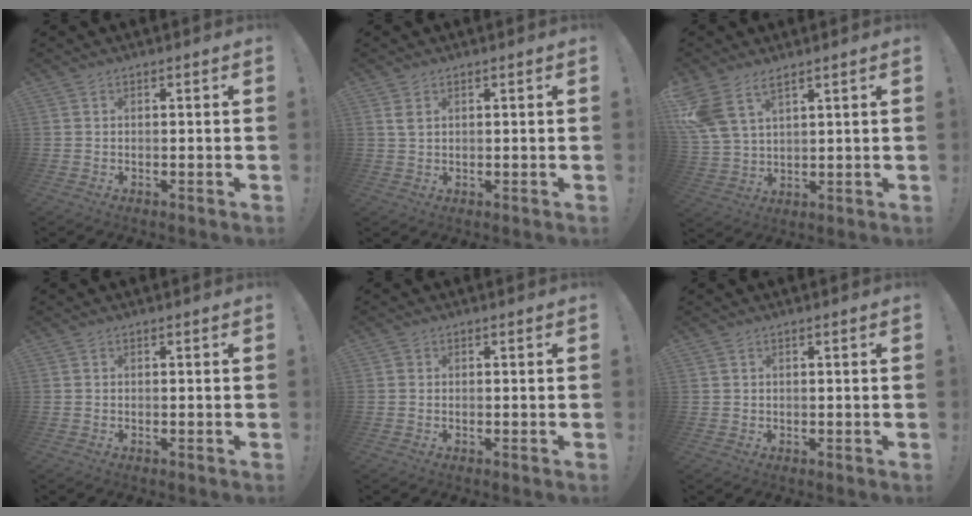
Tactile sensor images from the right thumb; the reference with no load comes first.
{"total": 2.0, "force": [1.0, 1.2, 1.3], "torque": [-0.011, -0.003, 0.016]}
{"total": 8.8, "force": [6.2, 4.5, 4.5], "torque": [-0.095, -0.025, 0.123]}
{"total": 0.0}
{"total": 0.5, "force": [-0.1, 0.5, -0.1], "torque": [-0.001, 0.002, 0.000]}
{"total": 1.1, "force": [0.4, 1.0, 0.0], "torque": [0.007, -0.002, 0.006]}